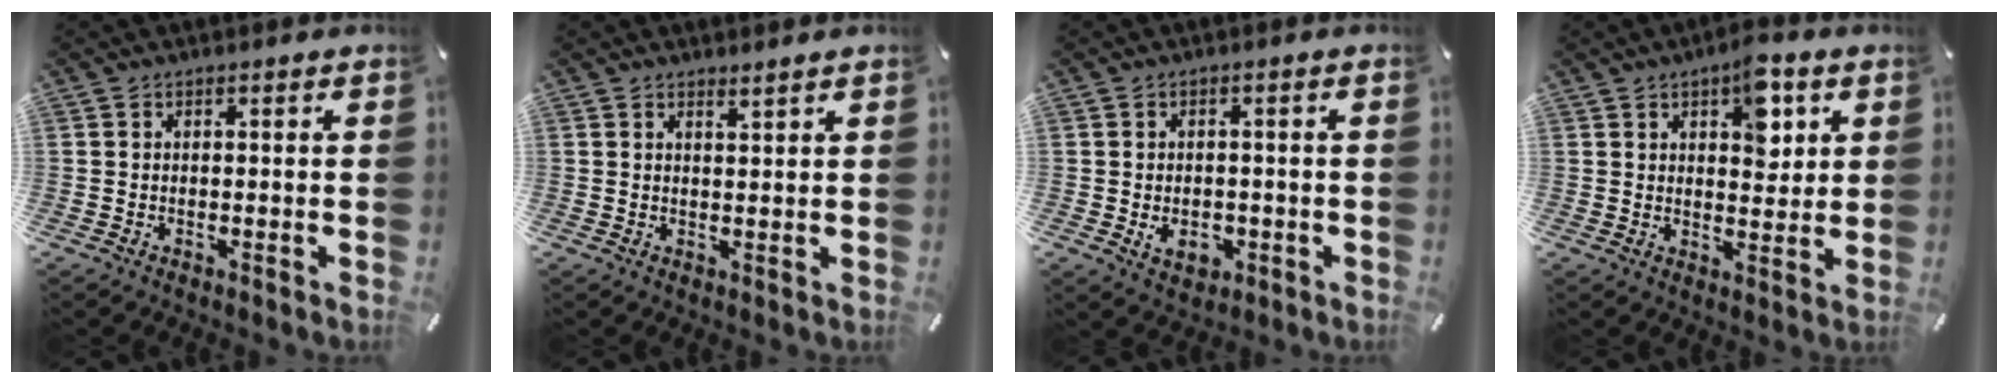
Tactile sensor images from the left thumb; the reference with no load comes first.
{"total": 1.4, "force": [1.4, 0.0, 0.2], "torque": [-0.004, -0.004, 0.026]}
{"total": 5.0, "force": [-1.3, 3.7, 3.2], "torque": [-0.048, -0.003, -0.025]}
{"total": 8.9, "force": [4.3, 4.8, 6.2], "torque": [-0.066, -0.021, 0.066]}